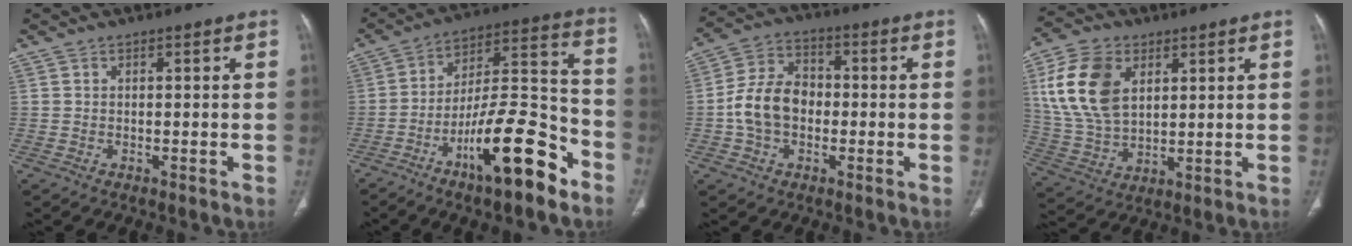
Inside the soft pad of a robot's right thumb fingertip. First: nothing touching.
{"total": 19.3, "force": [-10.6, 5.4, 15.1], "torque": [-0.245, 0.075, -0.174]}
{"total": 10.6, "force": [-1.3, 7.8, 7.0], "torque": [-0.122, 0.032, -0.032]}
{"total": 15.6, "force": [4.9, 10.2, 10.7], "torque": [-0.193, -0.010, 0.101]}